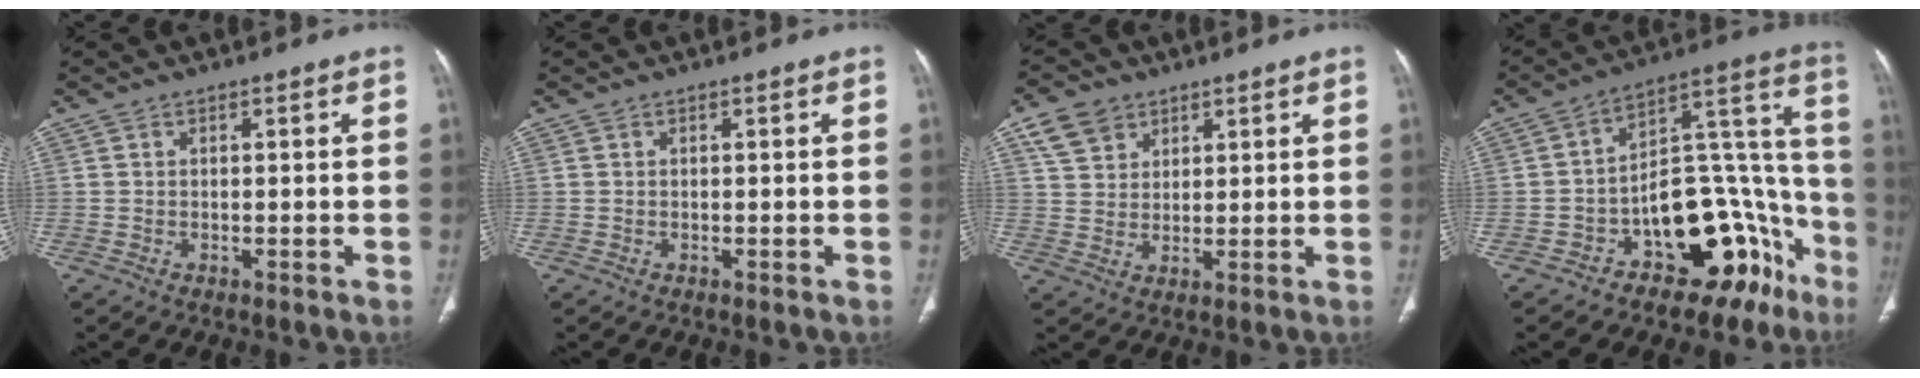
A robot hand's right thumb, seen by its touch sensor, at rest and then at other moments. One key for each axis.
{"total": 0.0}
{"total": 6.7, "fx": 3.7, "fy": 5.0, "fz": 2.4, "tx": -0.028, "ty": -0.010, "tz": 0.074}
{"total": 22.4, "fx": -11.1, "fy": 12.2, "fz": 15.1, "tx": -0.113, "ty": 0.136, "tz": -0.149}